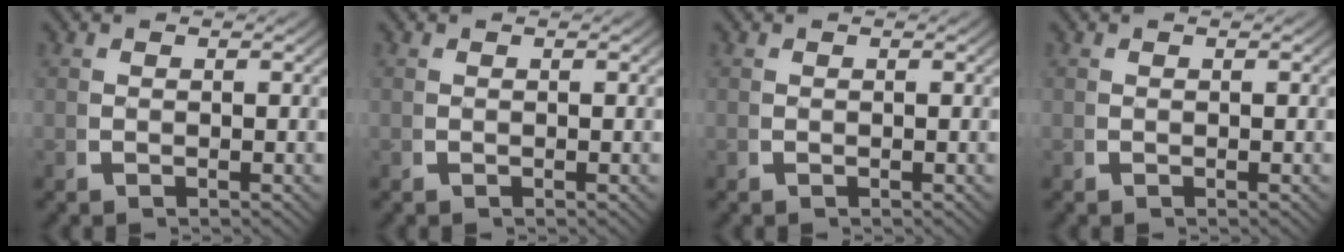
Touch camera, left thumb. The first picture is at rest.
{"total": 0.0}
{"total": 0.0}
{"total": 0.0}